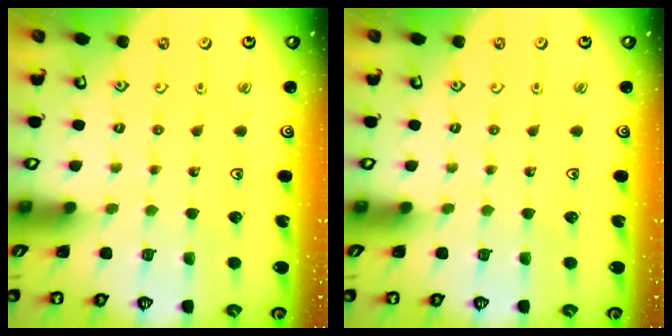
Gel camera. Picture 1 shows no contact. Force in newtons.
{"total": 0.0}